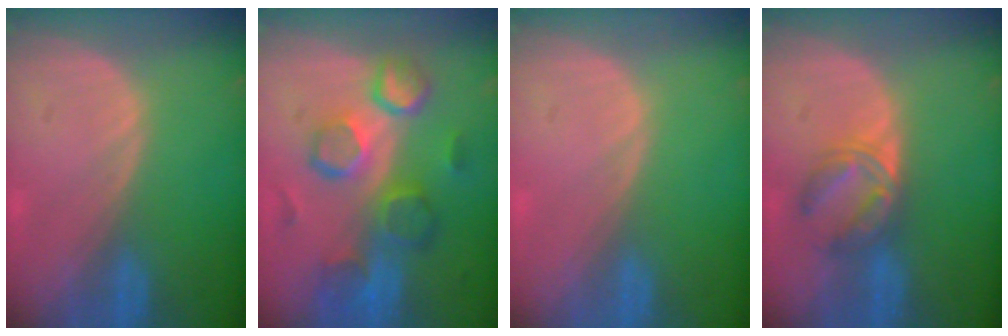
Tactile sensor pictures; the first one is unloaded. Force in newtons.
{"total": 10.6, "press": 9.2, "slide": 5.2}
{"total": 0.0}
{"total": 5.4, "press": 5.3, "slide": 1.0}